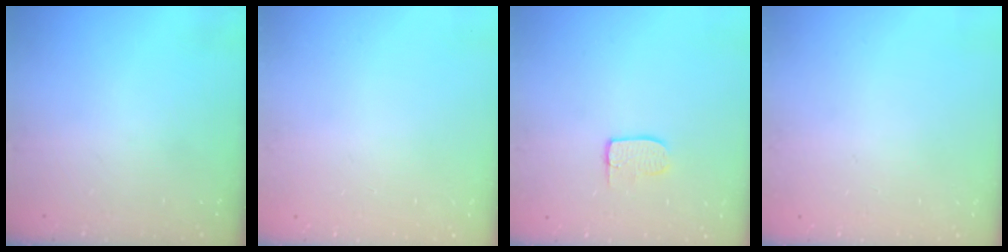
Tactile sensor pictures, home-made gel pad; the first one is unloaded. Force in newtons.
{"total": 0.0}
{"total": 7.0, "press": 7.0, "slide": 0.3}
{"total": 0.0}